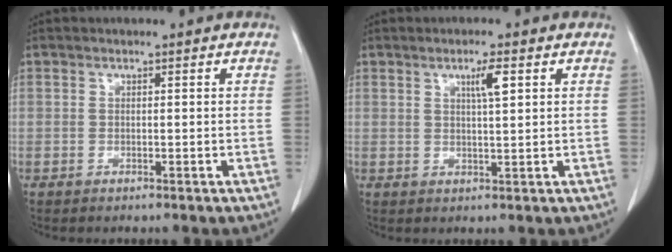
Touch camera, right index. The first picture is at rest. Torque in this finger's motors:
{"motor_torque": [0.22, 0.09, 0.05, 0.02]}